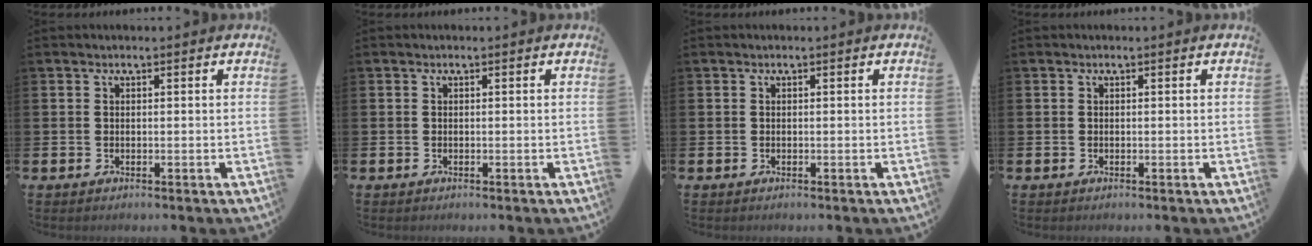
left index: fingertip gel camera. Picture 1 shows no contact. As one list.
[{"total": 0.0}, {"total": 0.0}, {"total": 0.0}]